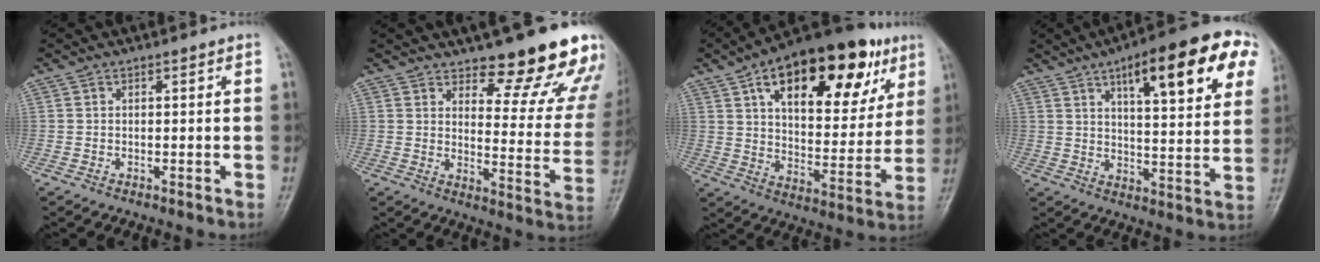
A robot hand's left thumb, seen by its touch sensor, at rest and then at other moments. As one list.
[{"total": 16.8, "force": [13.6, 5.0, 8.5], "torque": [-0.055, -0.107, 0.165]}, {"total": 27.3, "force": [13.3, 13.0, 20.0], "torque": [-0.261, -0.010, 0.200]}, {"total": 20.5, "force": [9.3, 6.2, 17.2], "torque": [-0.207, -0.009, 0.126]}]